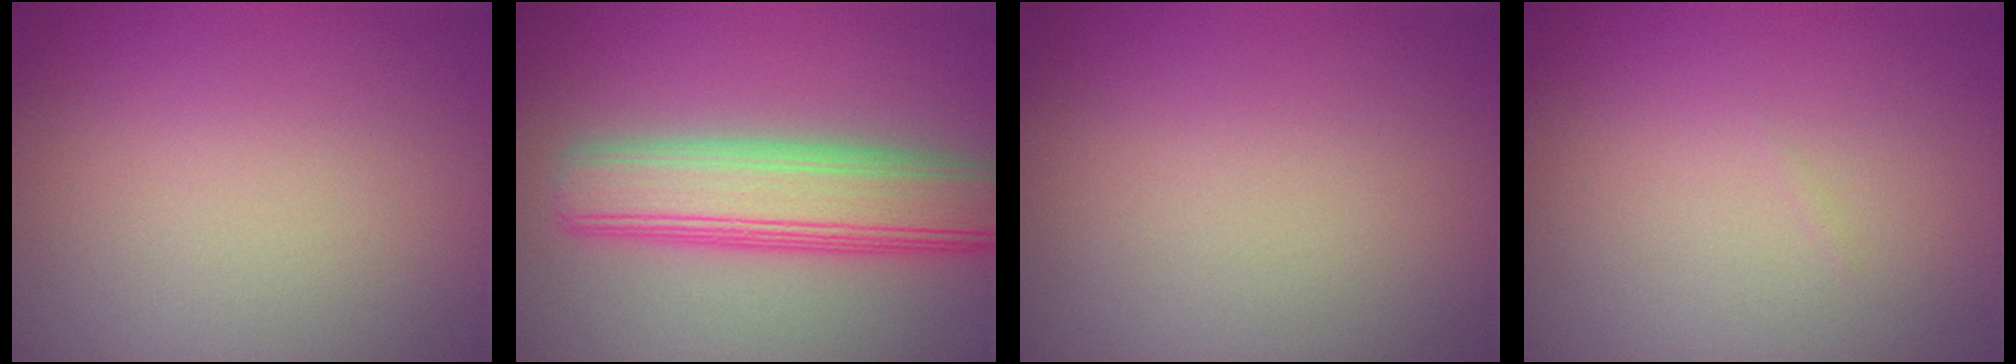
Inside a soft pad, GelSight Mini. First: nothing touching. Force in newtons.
{"total": 7.6, "press": 7.6, "slide": 0.2}
{"total": 0.0}
{"total": 0.0}